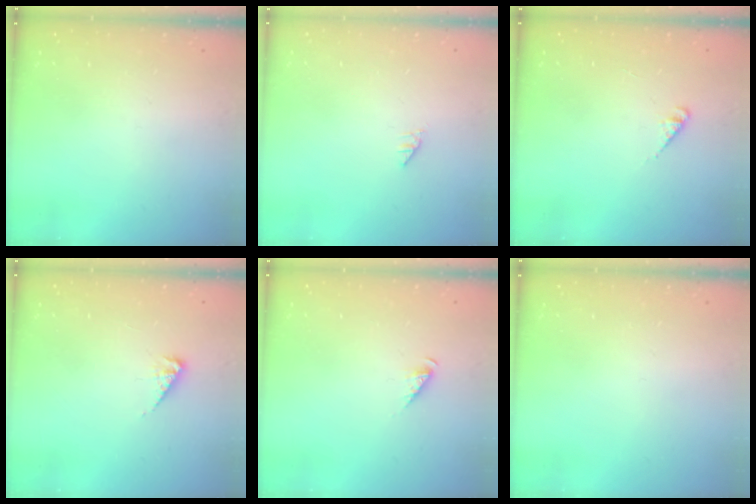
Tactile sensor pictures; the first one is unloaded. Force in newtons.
{"total": 0.0}
{"total": 1.8, "press": 1.8, "slide": 0.3}
{"total": 2.9, "press": 2.9, "slide": 0.4}
{"total": 2.8, "press": 2.8, "slide": 0.4}
{"total": 0.0}